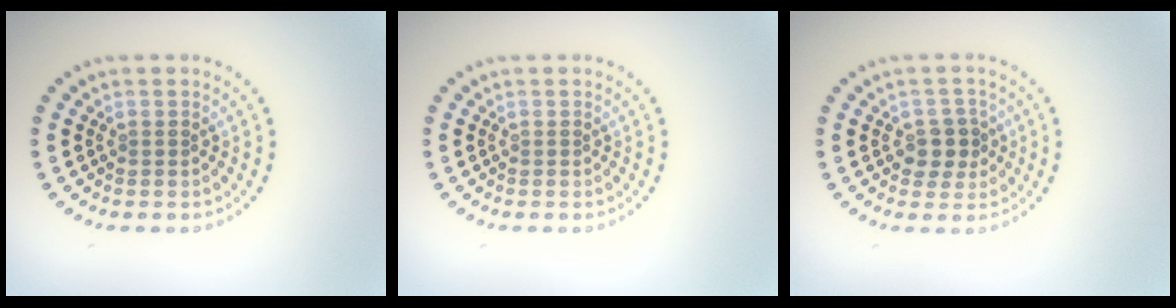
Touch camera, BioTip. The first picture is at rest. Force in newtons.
{"total": 0.0}
{"total": 2.6, "press": 2.5, "slide": 0.9}